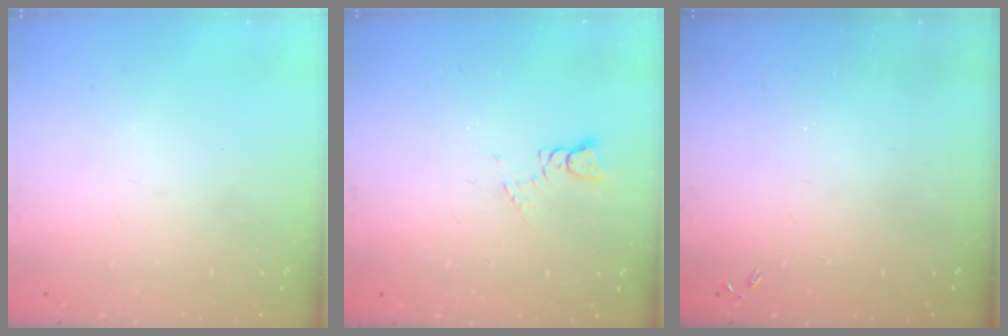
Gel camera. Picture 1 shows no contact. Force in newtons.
{"total": 1.9, "press": 1.8, "slide": 0.3}
{"total": 0.0}